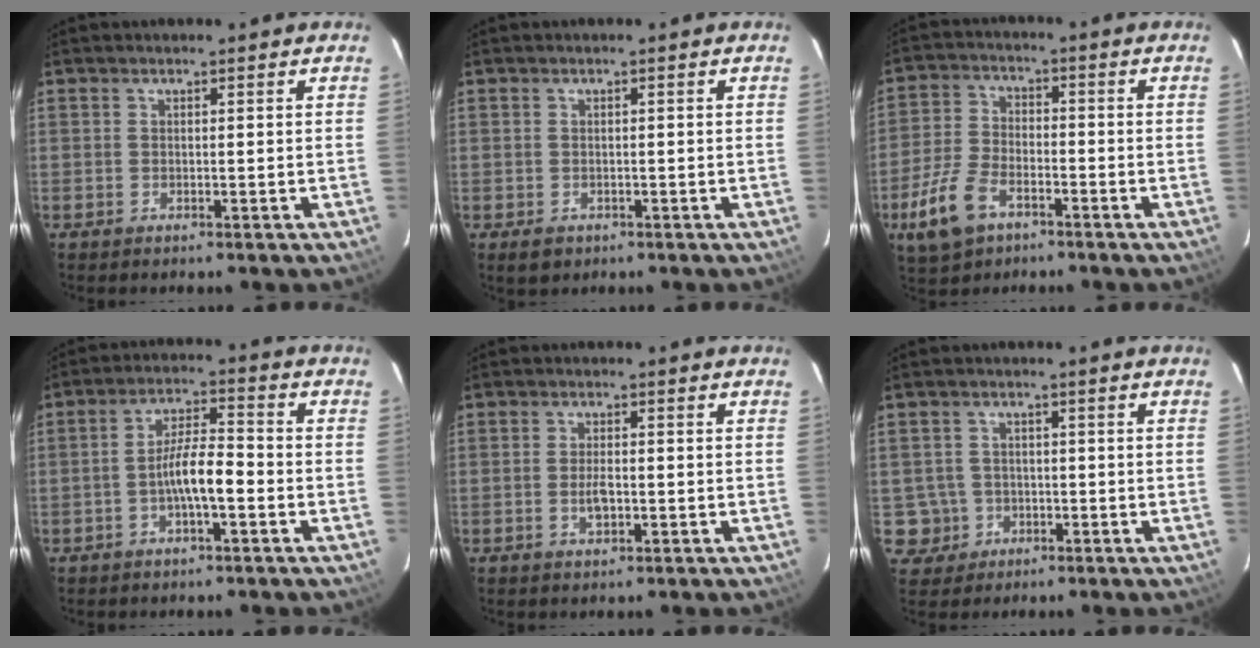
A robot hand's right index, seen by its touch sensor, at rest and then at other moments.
{"total": 2.6, "force": [-0.9, 2.3, 0.8], "torque": [-0.018, -0.002, -0.008]}
{"total": 10.3, "force": [-5.6, 5.8, 6.5], "torque": [-0.156, -0.002, -0.106]}
{"total": 6.8, "force": [-2.4, 1.3, 6.2], "torque": [-0.118, 0.010, -0.043]}
{"total": 3.0, "force": [-0.8, 1.4, 2.5], "torque": [-0.047, -0.002, -0.013]}
{"total": 5.3, "force": [-1.3, 5.1, 0.3], "torque": [-0.013, 0.022, -0.012]}